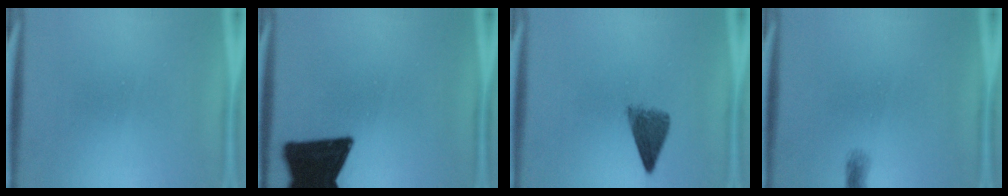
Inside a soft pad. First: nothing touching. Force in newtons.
{"total": 18.5}
{"total": 4.6}
{"total": 0.6}